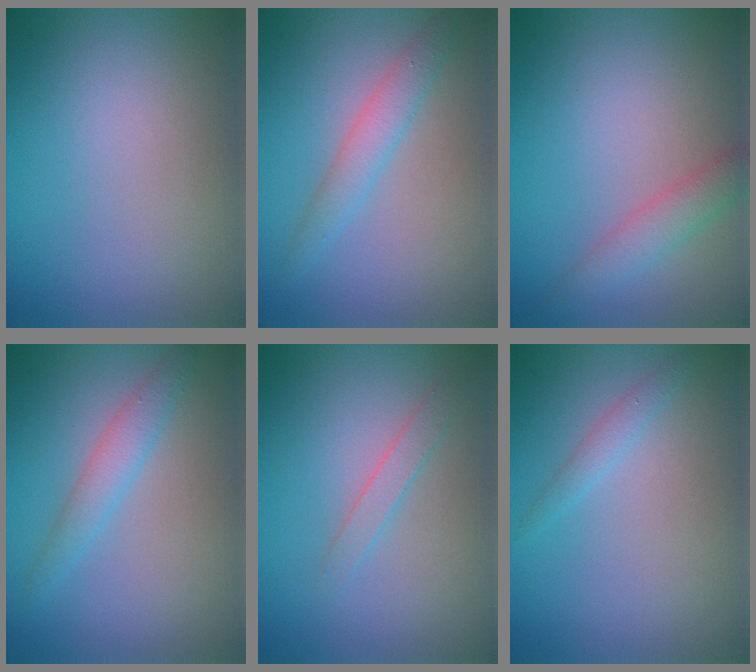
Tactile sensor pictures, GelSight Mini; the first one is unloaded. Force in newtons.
{"total": 2.5, "press": 2.5, "slide": 0.0}
{"total": 2.5, "press": 2.5, "slide": 0.1}
{"total": 2.2, "press": 2.2, "slide": 0.1}
{"total": 1.4, "press": 1.4, "slide": 0.0}
{"total": 1.1, "press": 1.1, "slide": 0.0}